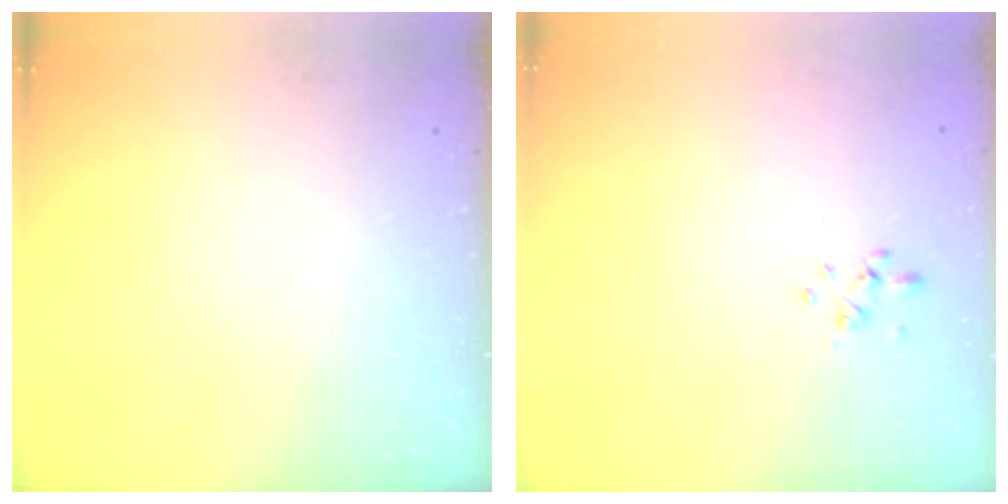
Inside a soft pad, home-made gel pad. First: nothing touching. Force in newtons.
{"total": 0.8, "press": 0.7, "slide": 0.5}